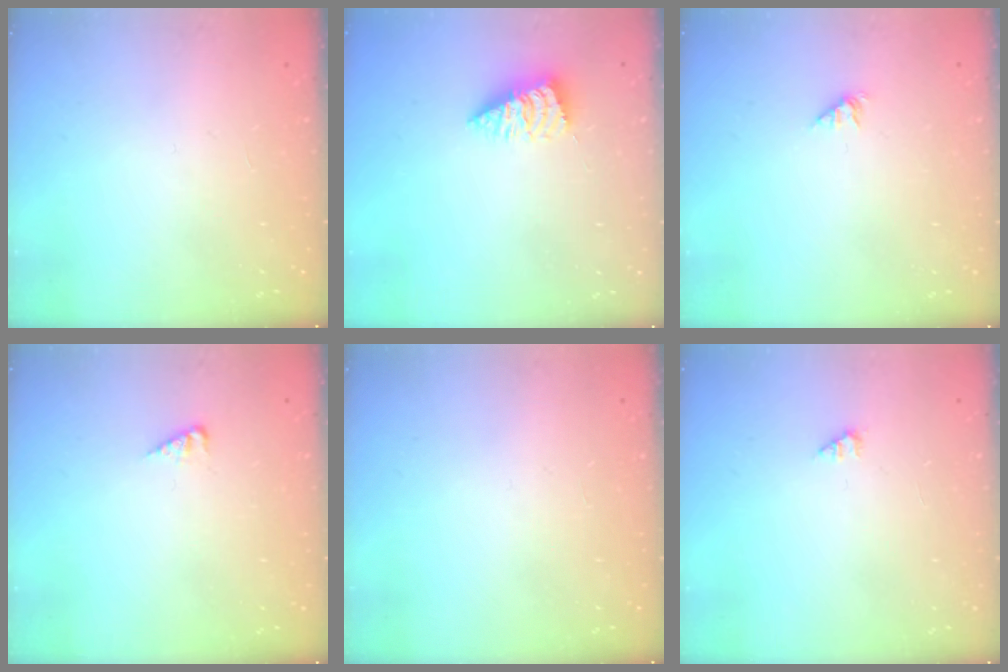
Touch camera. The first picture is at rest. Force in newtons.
{"total": 2.1, "press": 2.1, "slide": 0.1}
{"total": 1.0, "press": 1.0, "slide": 0.2}
{"total": 2.9, "press": 2.9, "slide": 0.4}
{"total": 0.0}
{"total": 1.0, "press": 1.0, "slide": 0.2}